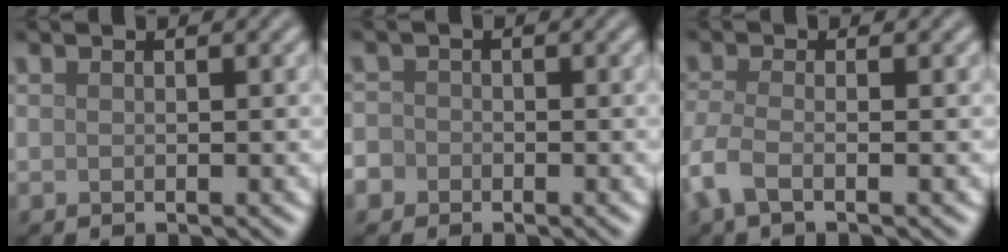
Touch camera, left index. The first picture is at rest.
{"total": 2.4, "force": [-1.2, 2.0, 0.5], "torque": [0.003, 0.006, -0.030]}
{"total": 2.7, "force": [-1.3, 0.8, 2.2], "torque": [-0.057, -0.010, -0.037]}